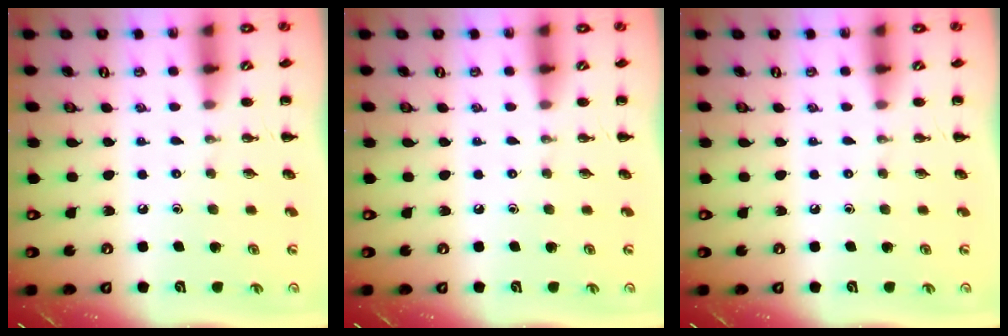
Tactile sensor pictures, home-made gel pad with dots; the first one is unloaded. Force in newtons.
{"total": 0.0}
{"total": 0.0}